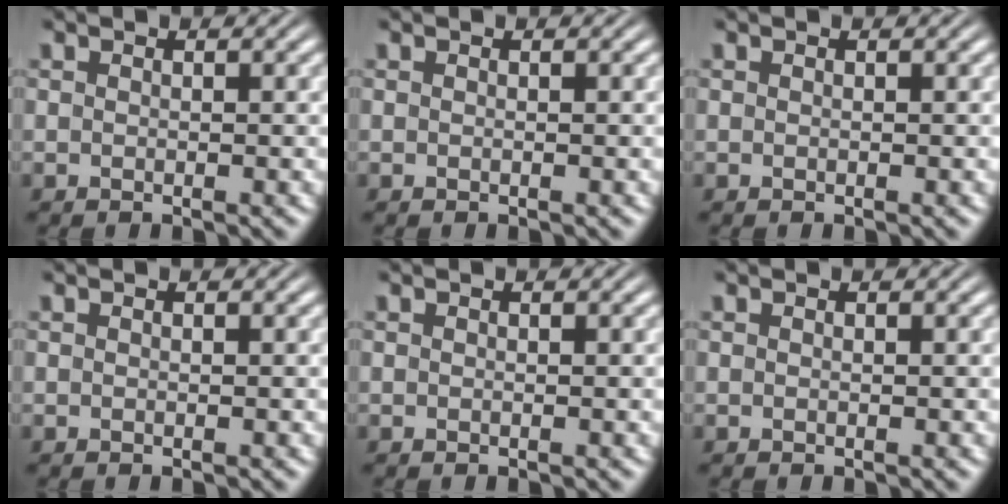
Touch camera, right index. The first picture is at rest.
{"total": 0.0}
{"total": 0.0}
{"total": 0.0}
{"total": 0.0}
{"total": 0.0}